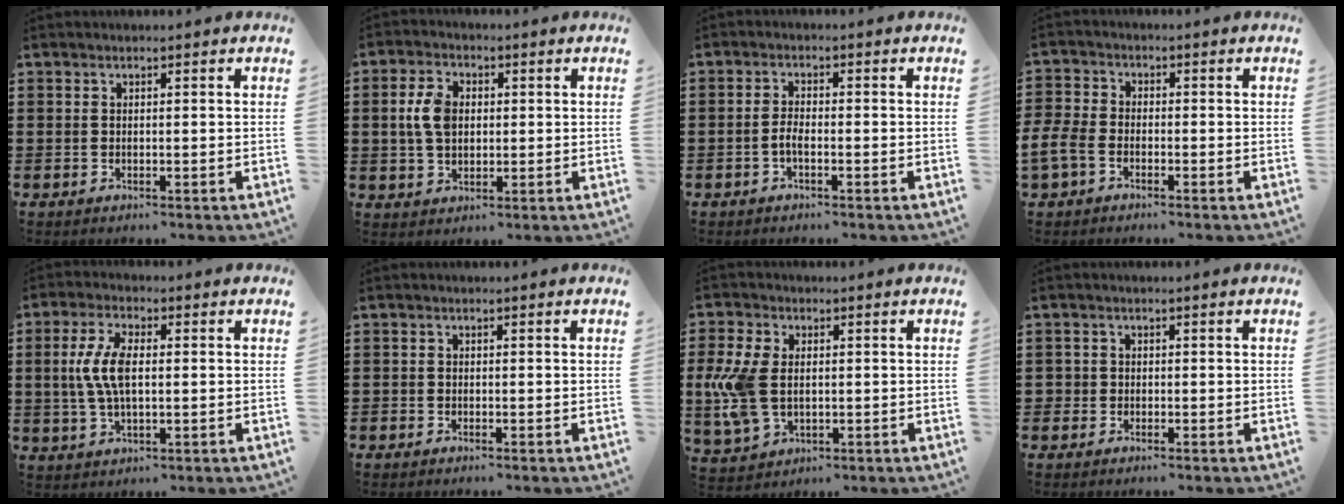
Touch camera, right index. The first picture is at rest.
{"total": 5.5, "force": [0.5, 3.6, 4.1], "torque": [-0.108, 0.006, 0.001]}
{"total": 2.1, "force": [-0.9, 0.6, 1.8], "torque": [-0.048, -0.004, -0.022]}
{"total": 4.1, "force": [-2.4, 2.4, 2.2], "torque": [-0.075, -0.003, -0.056]}
{"total": 7.1, "force": [0.3, 2.9, 6.5], "torque": [-0.151, 0.000, -0.004]}
{"total": 0.7, "force": [-0.6, 0.4, 0.1], "torque": [-0.003, 0.001, -0.013]}
{"total": 8.6, "force": [-0.1, 5.7, 6.5], "torque": [-0.180, -0.001, -0.011]}
{"total": 1.2, "force": [-0.2, 1.2, 0.1], "torque": [-0.006, 0.006, -0.006]}